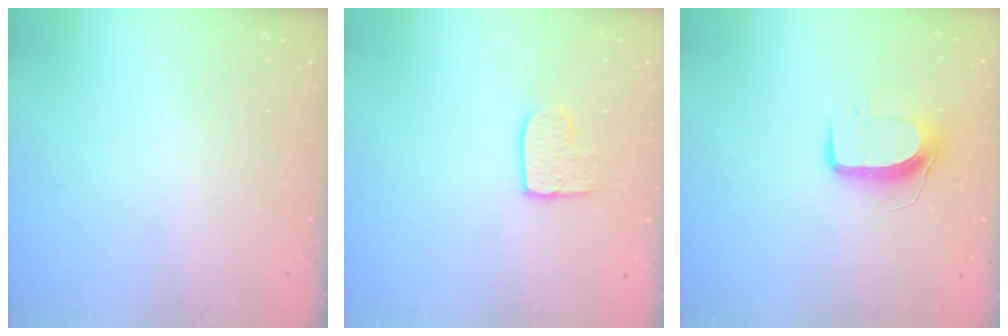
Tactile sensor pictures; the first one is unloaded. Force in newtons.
{"total": 7.0, "press": 7.0, "slide": 0.4}
{"total": 9.9, "press": 9.8, "slide": 1.1}